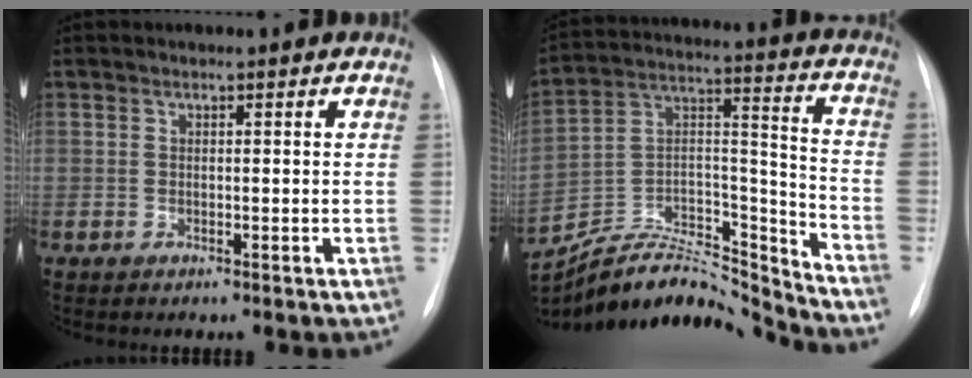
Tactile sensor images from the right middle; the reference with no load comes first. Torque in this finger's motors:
{"motor_torque": [-0.16, -0.39, 0.03, 0.00]}